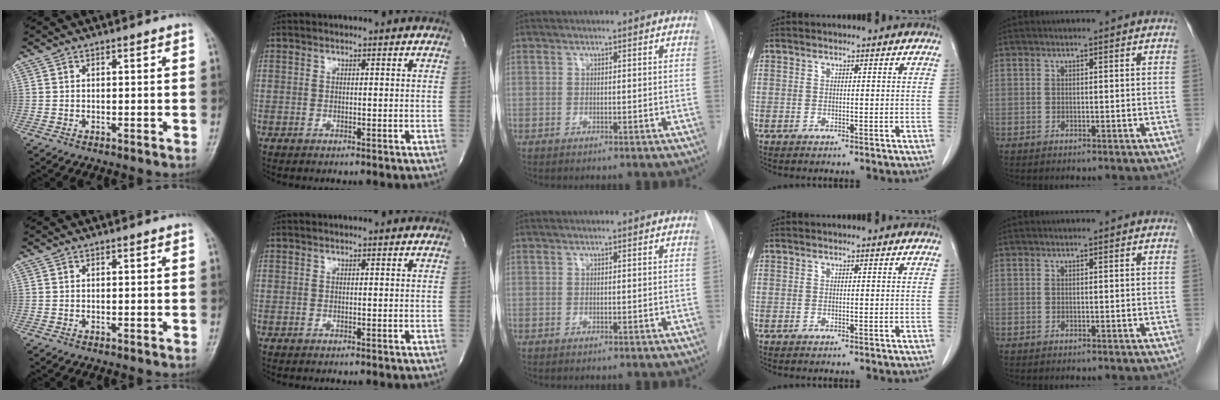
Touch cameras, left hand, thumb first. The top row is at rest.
{}